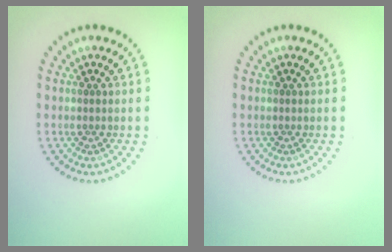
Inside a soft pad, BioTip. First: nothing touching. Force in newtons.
{"total": 0.0}